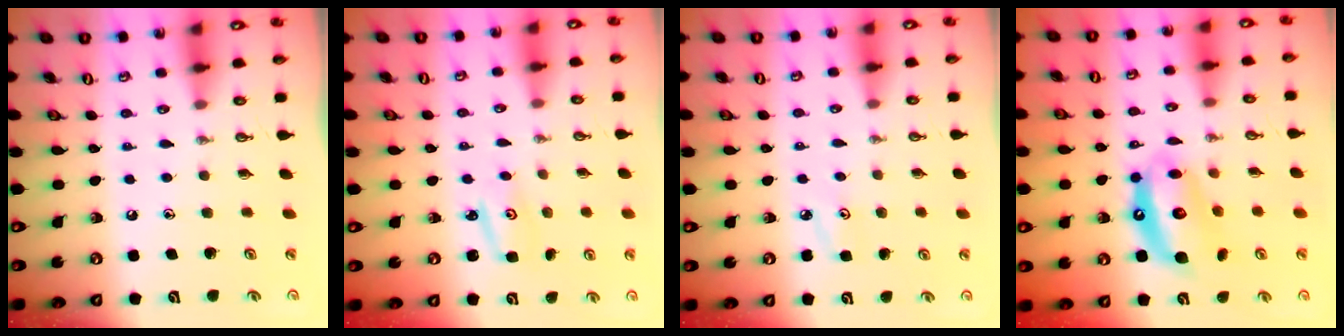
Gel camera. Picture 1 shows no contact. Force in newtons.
{"total": 2.6, "press": 2.6, "slide": 0.2}
{"total": 3.7, "press": 3.6, "slide": 0.4}
{"total": 12.1, "press": 12.0, "slide": 1.2}